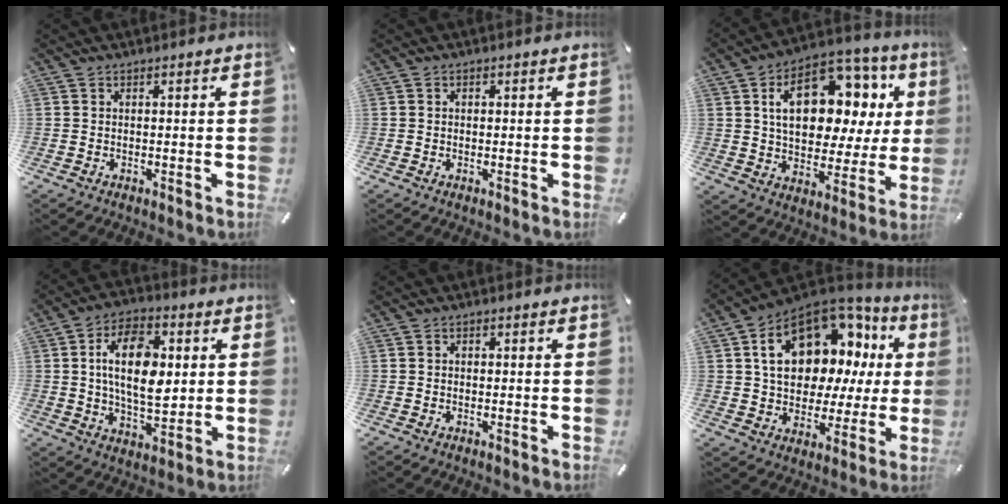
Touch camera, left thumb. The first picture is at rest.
{"total": 0.7, "force": [0.0, 0.6, 0.3], "torque": [-0.006, 0.004, -0.002]}
{"total": 19.1, "force": [7.0, 11.9, 13.2], "torque": [-0.198, -0.026, 0.121]}
{"total": 15.0, "force": [2.4, 9.0, 11.8], "torque": [-0.218, 0.004, 0.039]}
{"total": 1.0, "force": [-0.2, 0.9, 0.4], "torque": [-0.008, 0.005, -0.005]}
{"total": 18.5, "force": [7.2, 12.4, 11.7], "torque": [-0.183, -0.039, 0.131]}